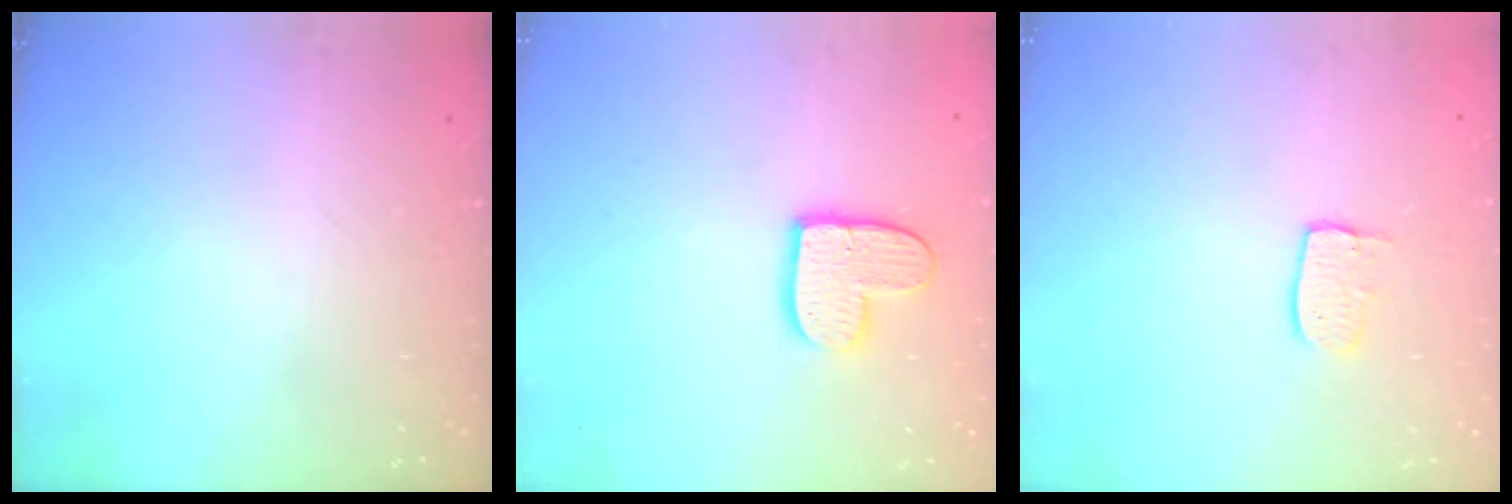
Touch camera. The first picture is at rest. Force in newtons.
{"total": 11.0, "press": 10.9, "slide": 0.9}
{"total": 6.0, "press": 6.0, "slide": 0.3}